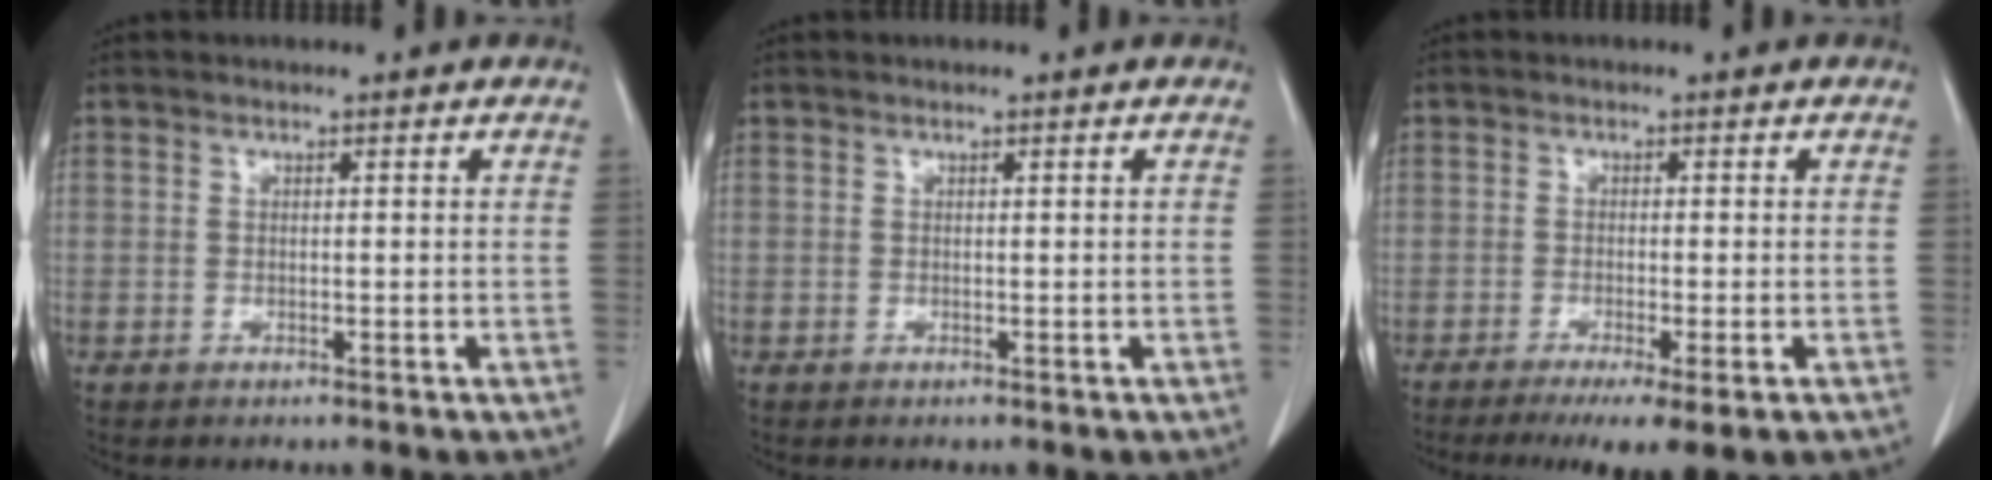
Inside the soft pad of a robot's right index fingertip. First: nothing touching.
{"total": 0.0}
{"total": 7.4, "force": [-4.9, 0.7, 5.6], "torque": [-0.076, -0.019, -0.072]}